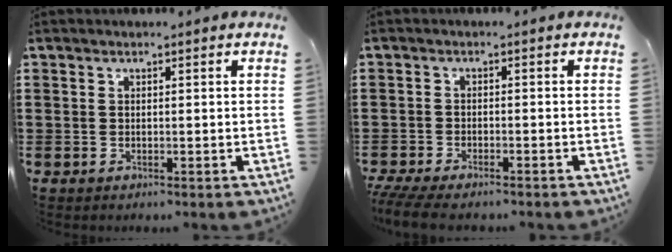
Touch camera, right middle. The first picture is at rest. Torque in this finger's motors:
{"motor_torque": [0.82, -0.13, 0.58, 0.18]}